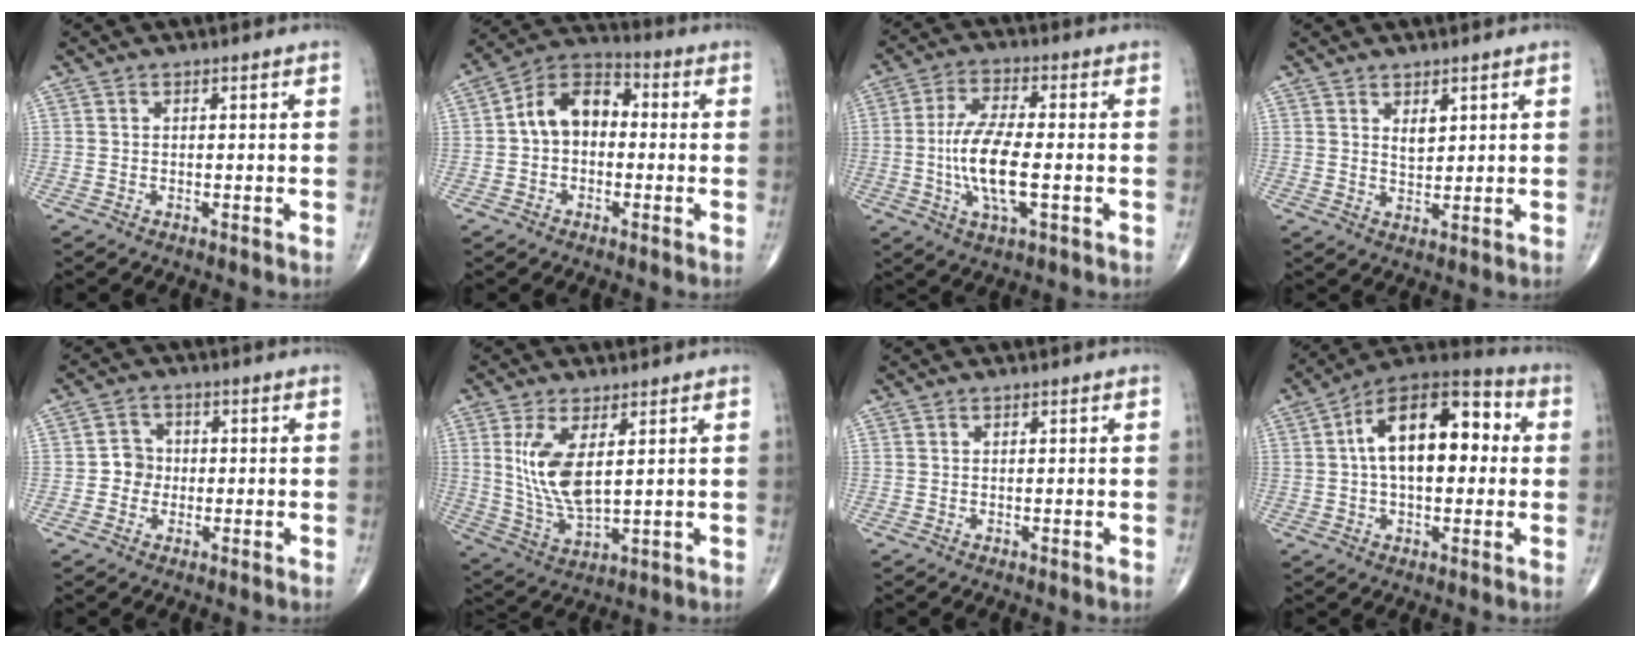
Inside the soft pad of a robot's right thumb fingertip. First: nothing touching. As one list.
[{"total": 10.2, "force": [0.0, 7.1, 7.3], "torque": [-0.103, 0.036, -0.018]}, {"total": 11.4, "force": [-1.6, 3.9, 10.6], "torque": [-0.219, 0.005, -0.031]}, {"total": 3.1, "force": [1.6, 1.6, 2.1], "torque": [-0.024, -0.016, 0.032]}, {"total": 3.9, "force": [-0.5, 3.6, 1.3], "torque": [0.001, 0.010, -0.018]}, {"total": 10.3, "force": [2.7, 4.2, 9.0], "torque": [-0.184, -0.023, 0.067]}, {"total": 0.0}, {"total": 18.0, "force": [2.5, 9.6, 15.0], "torque": [-0.216, 0.039, 0.030]}]